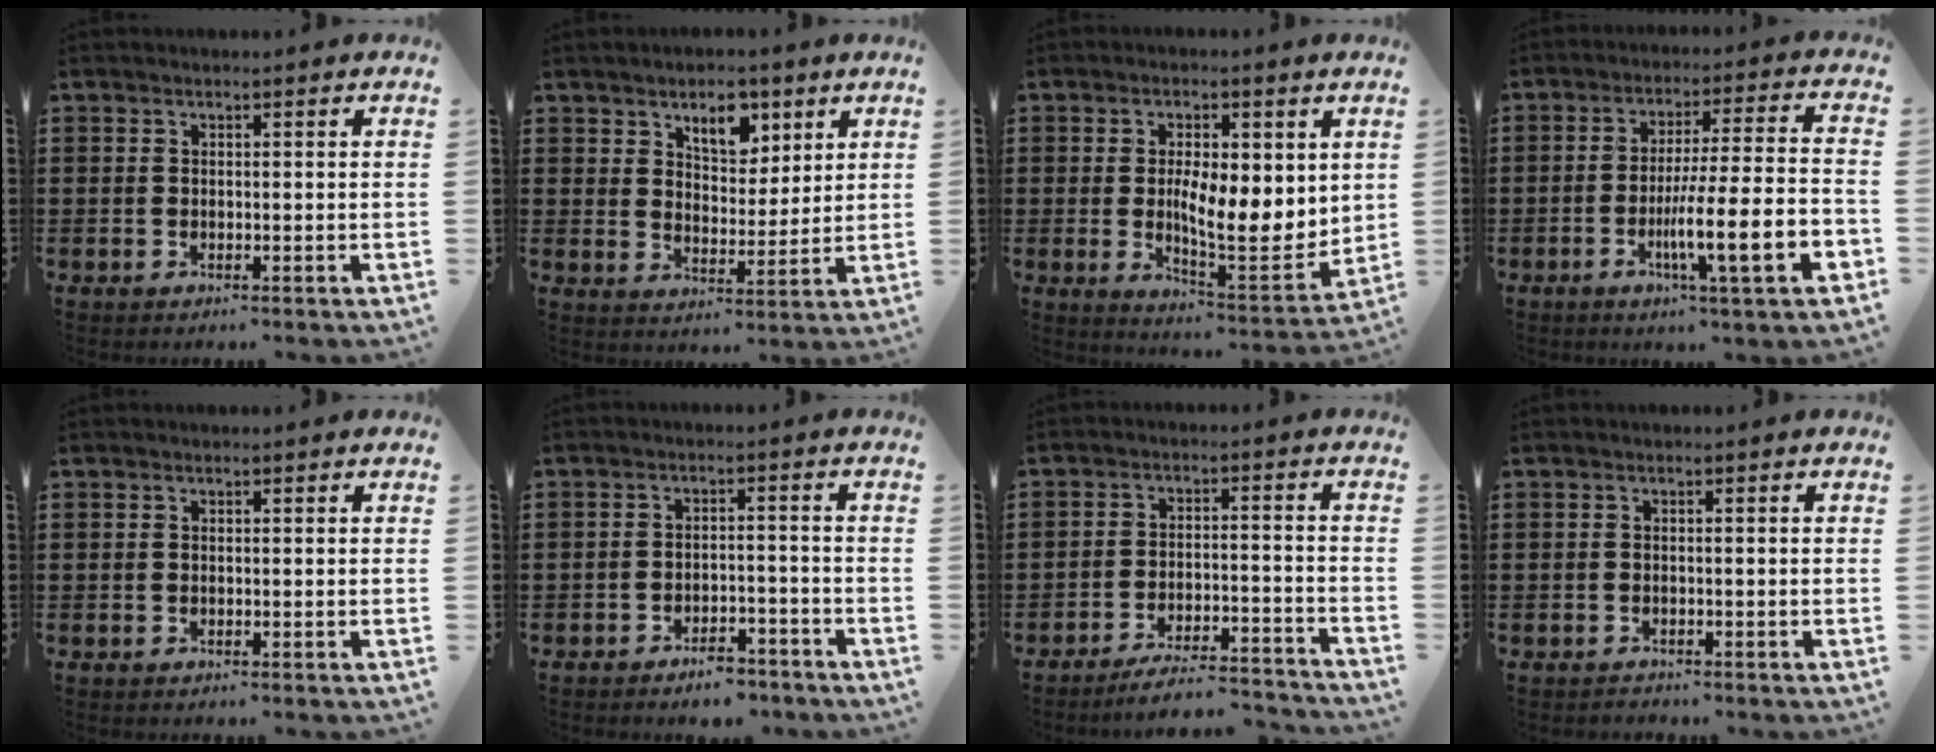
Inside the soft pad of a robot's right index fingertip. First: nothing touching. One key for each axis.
{"total": 6.5, "fx": 4.3, "fy": 3.7, "fz": 3.2, "tx": -0.055, "ty": -0.001, "tz": 0.074}
{"total": 8.5, "fx": 0.5, "fy": 3.4, "fz": 7.8, "tx": -0.120, "ty": -0.012, "tz": 0.006}
{"total": 12.2, "fx": -4.4, "fy": 1.1, "fz": 11.3, "tx": -0.192, "ty": -0.009, "tz": -0.082}
{"total": 0.0}
{"total": 4.1, "fx": -3.8, "fy": 1.0, "fz": 1.3, "tx": -0.023, "ty": 0.009, "tz": -0.074}
{"total": 5.8, "fx": -5.4, "fy": 0.3, "fz": 2.0, "tx": -0.039, "ty": -0.004, "tz": -0.104}
{"total": 0.8, "fx": -0.7, "fy": 0.3, "fz": 0.0, "tx": -0.004, "ty": 0.001, "tz": -0.017}